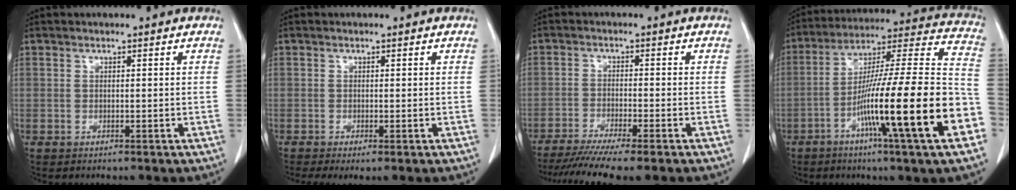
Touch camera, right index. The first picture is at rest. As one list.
[{"total": 2.1, "force": [-1.1, 0.5, 1.7], "torque": [-0.028, -0.008, -0.019]}, {"total": 10.2, "force": [-8.4, -0.4, 5.8], "torque": [-0.077, -0.023, -0.133]}, {"total": 25.1, "force": [-9.0, 0.1, 23.4], "torque": [-0.313, -0.013, -0.155]}]